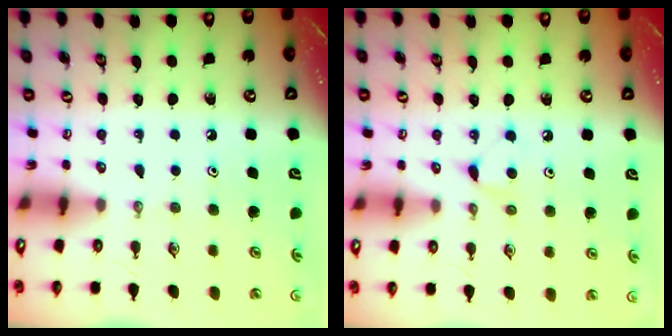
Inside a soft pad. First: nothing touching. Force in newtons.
{"total": 5.9, "press": 5.9, "slide": 0.5}